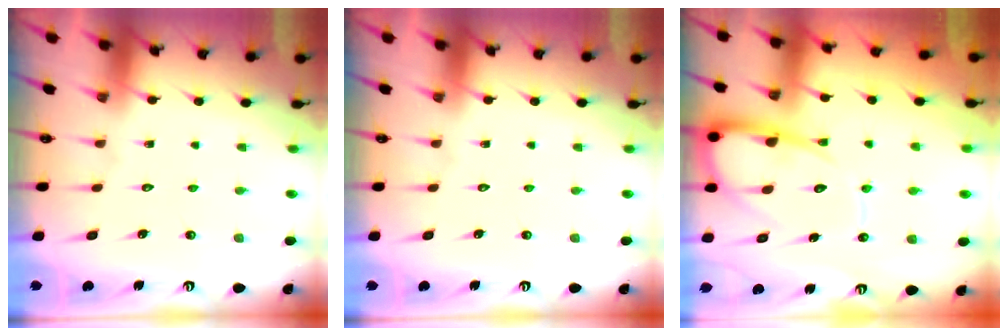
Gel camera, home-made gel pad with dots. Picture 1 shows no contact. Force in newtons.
{"total": 0.0}
{"total": 13.6, "press": 13.5, "slide": 1.3}